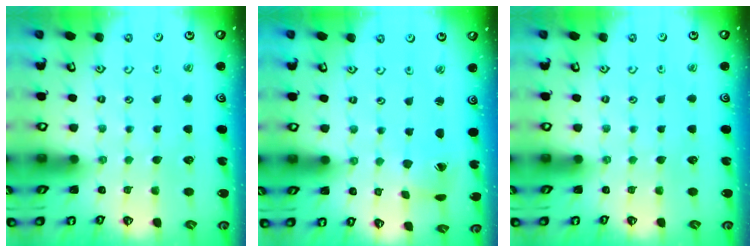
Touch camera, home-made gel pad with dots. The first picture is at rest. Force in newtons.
{"total": 2.2, "press": 2.2, "slide": 0.1}
{"total": 0.0}